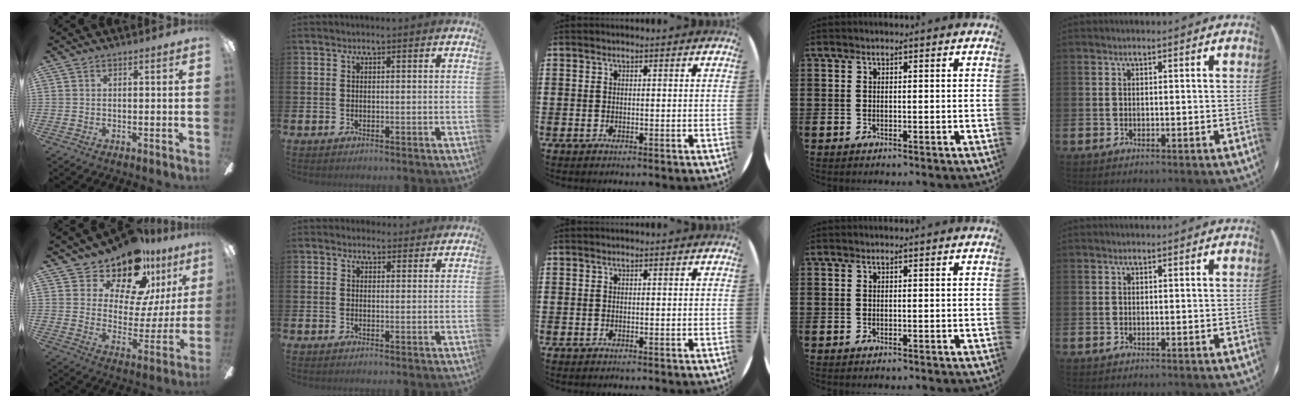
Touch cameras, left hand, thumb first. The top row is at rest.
{"thumb": {"total": 15.9, "force": [12.9, 6.7, 6.5], "torque": [-0.113, -0.098, 0.224]}, "index": {"total": 2.2, "force": [2.0, 0.9, -0.1], "torque": [0.006, -0.004, 0.036]}}